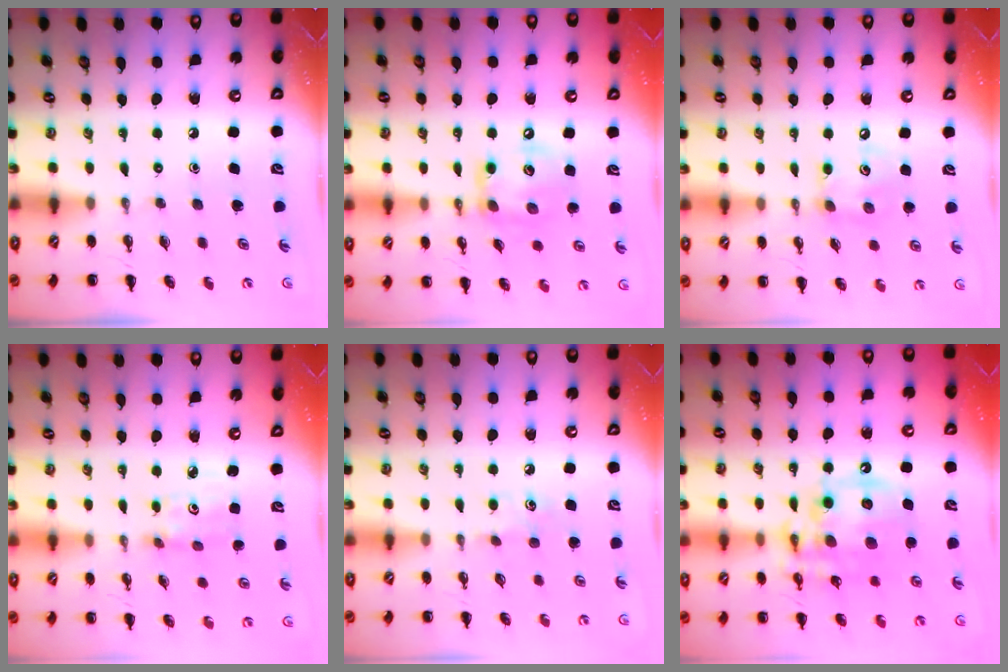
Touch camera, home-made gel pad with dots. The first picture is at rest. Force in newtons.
{"total": 12.3, "press": 12.3, "slide": 1.2}
{"total": 6.9, "press": 6.9, "slide": 0.5}
{"total": 2.6, "press": 2.6, "slide": 0.3}
{"total": 5.4, "press": 5.2, "slide": 1.3}
{"total": 15.0, "press": 14.7, "slide": 3.0}